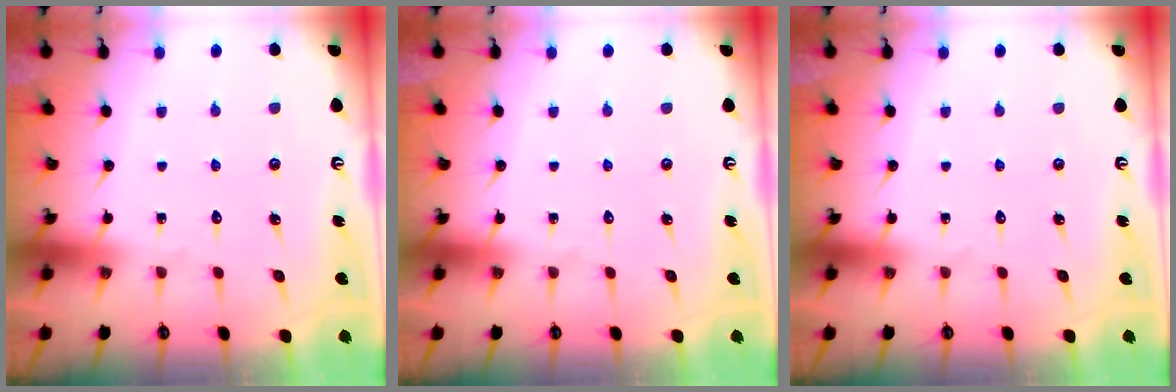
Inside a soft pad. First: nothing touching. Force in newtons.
{"total": 0.0}
{"total": 0.0}